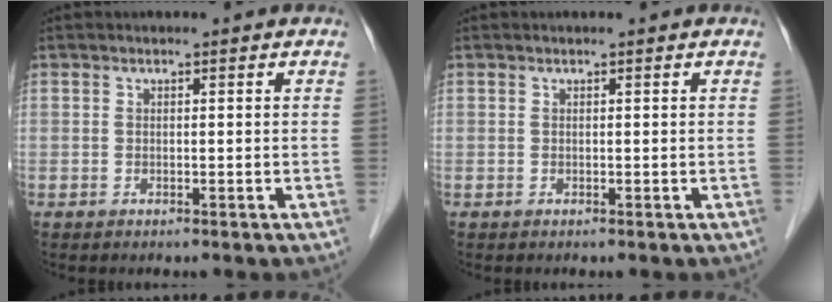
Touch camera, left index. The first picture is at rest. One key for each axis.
{"total": 0.0}